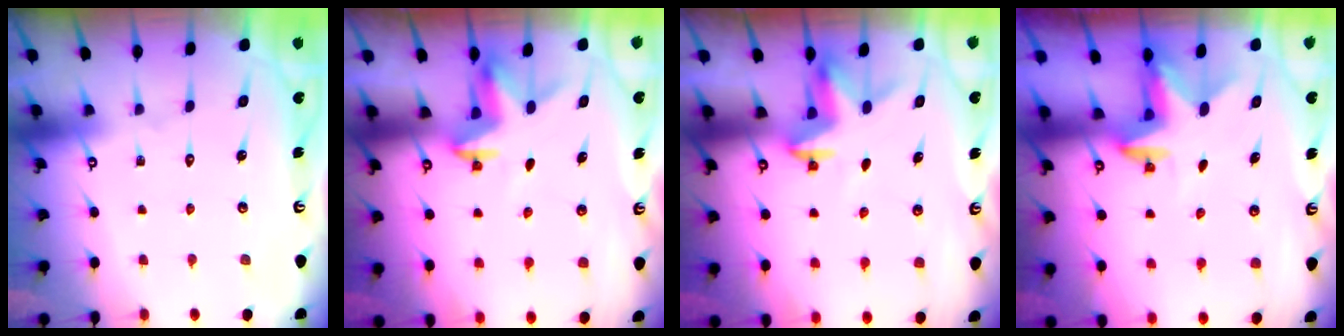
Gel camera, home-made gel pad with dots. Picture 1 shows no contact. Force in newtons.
{"total": 3.3, "press": 3.3, "slide": 0.2}
{"total": 3.3, "press": 3.3, "slide": 0.2}
{"total": 2.4, "press": 2.4, "slide": 0.3}